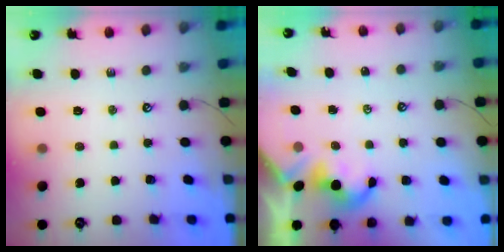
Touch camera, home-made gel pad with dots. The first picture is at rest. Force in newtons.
{"total": 2.0, "press": 1.9, "slide": 0.4}